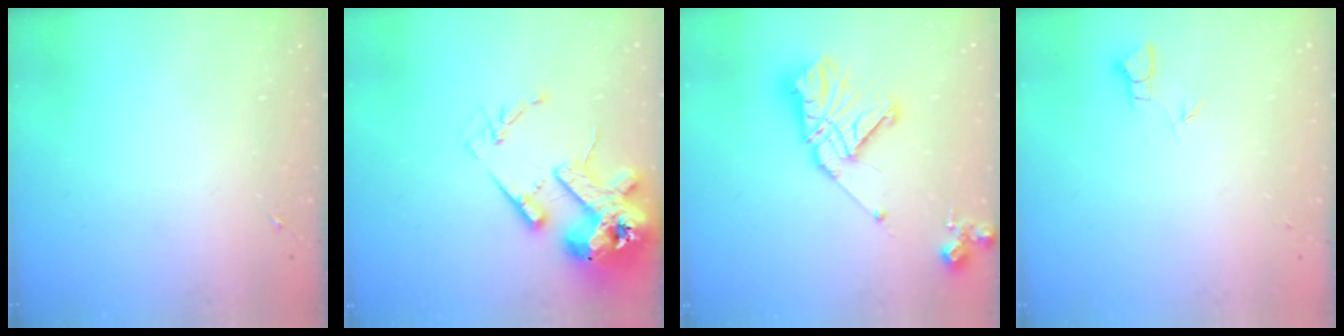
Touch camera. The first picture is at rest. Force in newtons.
{"total": 17.7, "press": 17.5, "slide": 2.4}
{"total": 17.8, "press": 17.7, "slide": 2.1}
{"total": 2.4, "press": 2.4, "slide": 0.2}